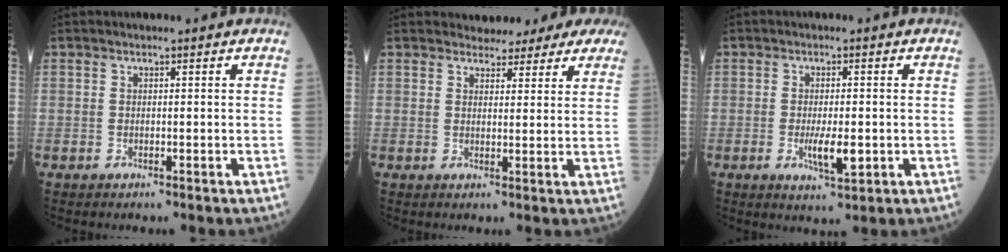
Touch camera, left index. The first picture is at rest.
{"total": 7.9, "force": [7.0, 3.0, 2.0], "torque": [-0.010, 0.008, 0.067]}
{"total": 4.6, "force": [-1.1, 1.2, 4.4], "torque": [-0.084, -0.007, -0.013]}